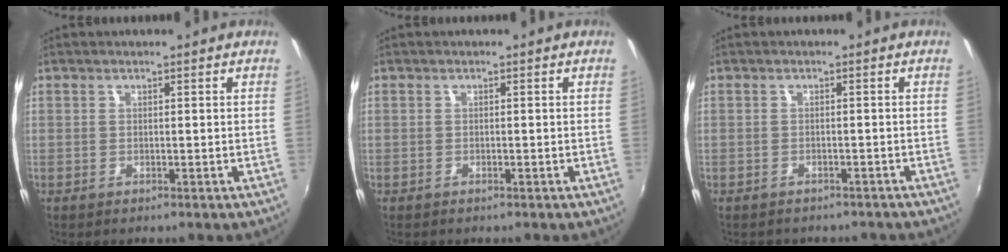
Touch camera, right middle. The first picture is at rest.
{"total": 0.6, "force": [-0.4, 0.4, 0.1], "torque": [-0.003, -0.002, -0.008]}
{"total": 4.9, "force": [-4.2, 1.9, 1.5], "torque": [-0.032, -0.017, -0.052]}